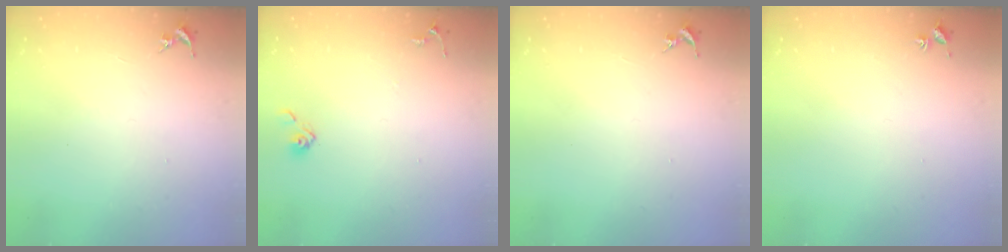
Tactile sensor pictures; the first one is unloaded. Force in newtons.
{"total": 5.3, "press": 5.3, "slide": 0.6}
{"total": 0.0}
{"total": 1.7, "press": 1.7, "slide": 0.2}